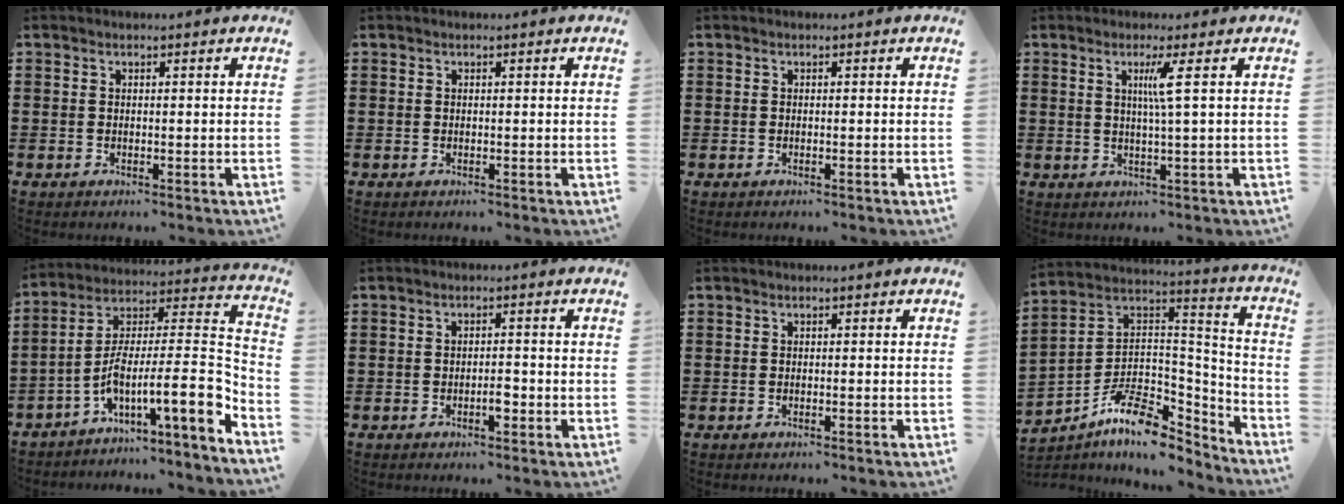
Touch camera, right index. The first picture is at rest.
{"total": 0.0}
{"total": 0.0}
{"total": 3.5, "force": [0.8, -1.0, 3.3], "torque": [-0.065, -0.008, 0.009]}
{"total": 11.1, "force": [-4.2, 1.7, 10.1], "torque": [-0.186, -0.046, -0.087]}
{"total": 2.3, "force": [-0.9, 0.7, 2.0], "torque": [-0.037, 0.001, -0.016]}
{"total": 0.0}
{"total": 10.1, "force": [-7.0, 4.6, 5.6], "torque": [-0.111, 0.013, -0.133]}